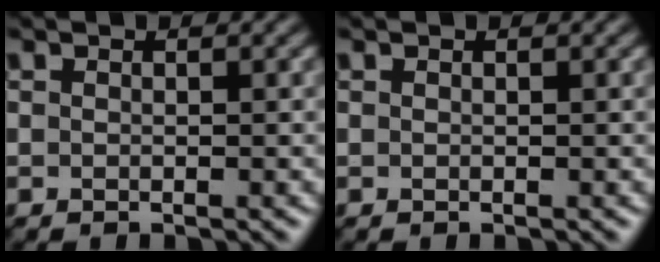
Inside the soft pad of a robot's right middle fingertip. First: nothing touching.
{"total": 0.0}